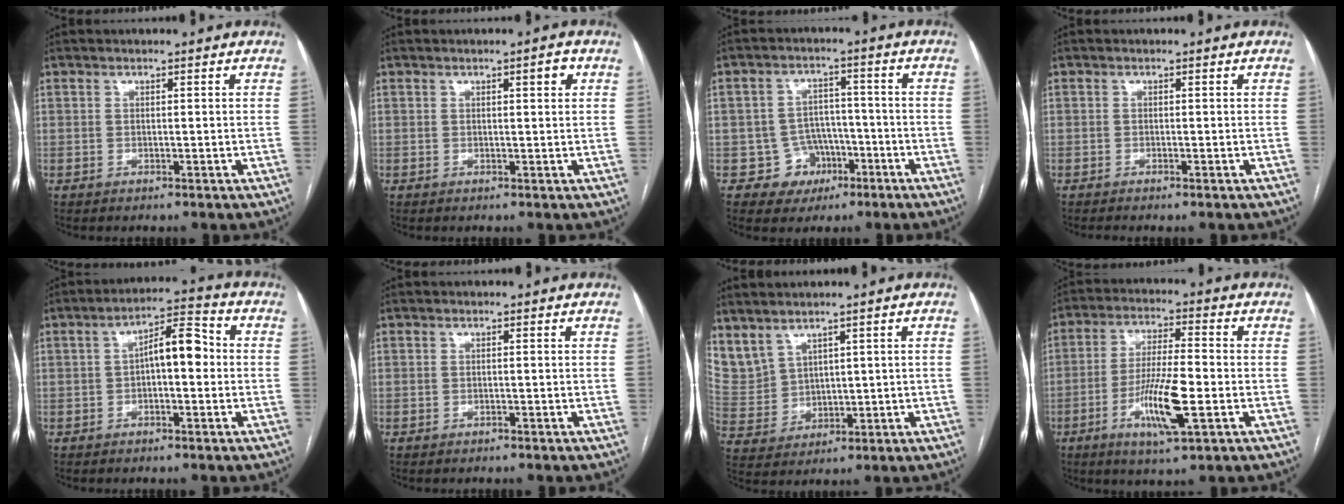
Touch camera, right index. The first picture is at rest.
{"total": 1.8, "force": [0.8, 0.3, 1.6], "torque": [-0.023, 0.002, 0.010]}
{"total": 6.1, "force": [-2.6, 5.5, 0.2], "torque": [0.012, 0.018, -0.033]}
{"total": 1.1, "force": [-0.9, -0.3, 0.6], "torque": [-0.008, 0.002, -0.013]}
{"total": 7.0, "force": [0.0, 2.3, 6.6], "torque": [-0.104, 0.033, -0.001]}
{"total": 0.0}
{"total": 9.7, "force": [6.4, 6.2, 3.8], "torque": [-0.111, 0.017, 0.160]}
{"total": 10.8, "force": [-3.4, 1.3, 10.1], "torque": [-0.192, -0.010, -0.062]}